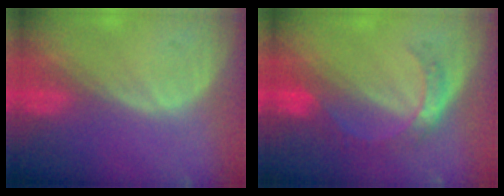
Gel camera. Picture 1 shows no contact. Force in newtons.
{"total": 5.4, "press": 4.9, "slide": 2.2}